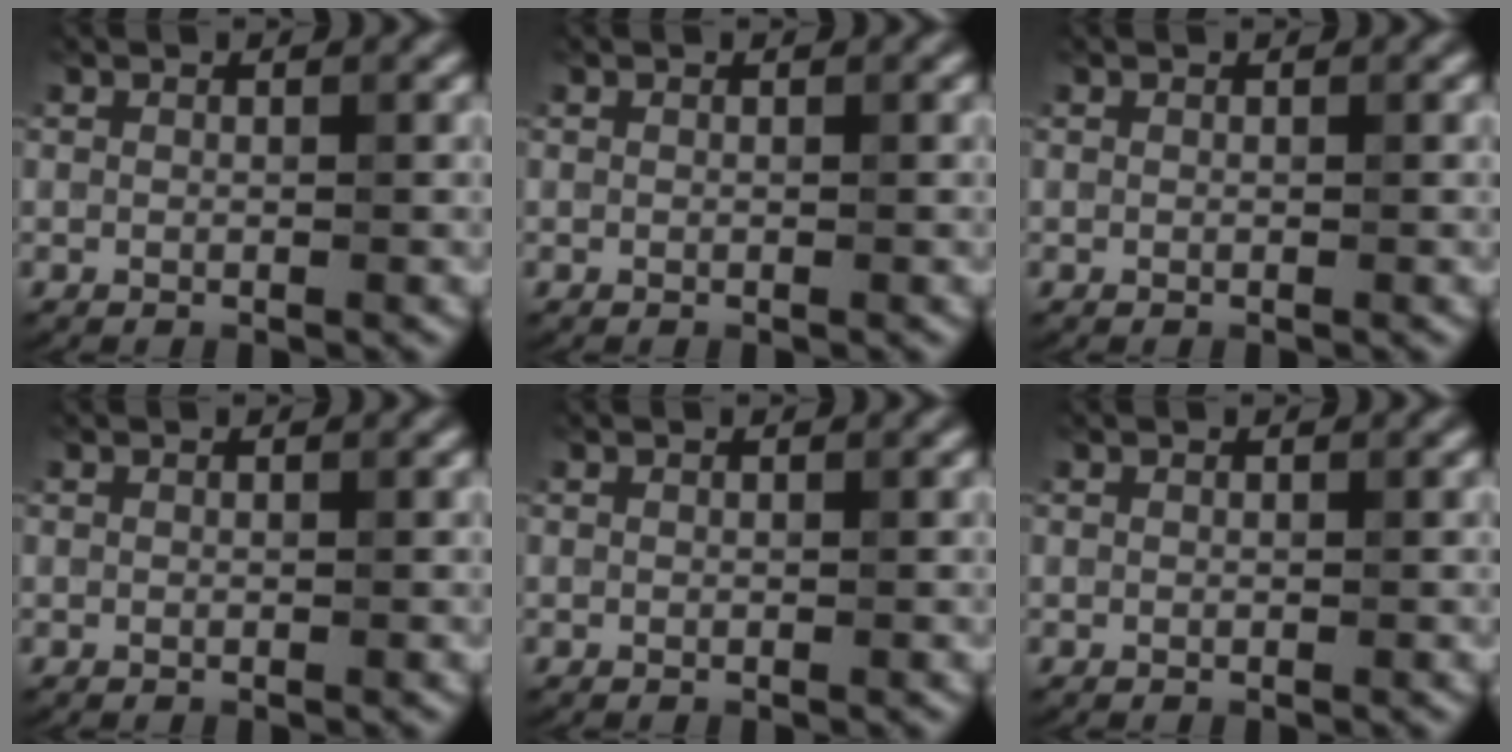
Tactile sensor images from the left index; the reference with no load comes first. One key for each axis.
{"total": 0.0}
{"total": 0.0}
{"total": 0.0}
{"total": 0.0}
{"total": 0.0}